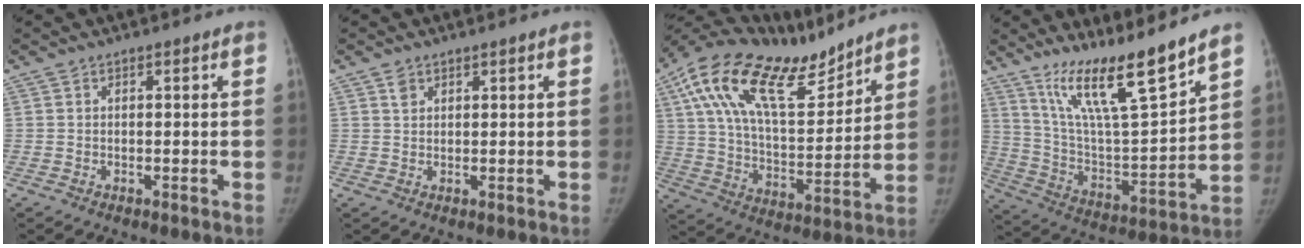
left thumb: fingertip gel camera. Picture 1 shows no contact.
{"total": 1.7, "force": [1.0, 1.2, 0.6], "torque": [0.003, -0.004, 0.016]}
{"total": 23.0, "force": [15.6, 8.7, 14.5], "torque": [-0.221, -0.038, 0.277]}
{"total": 17.6, "force": [13.3, 2.0, 11.2], "torque": [-0.169, -0.086, 0.245]}